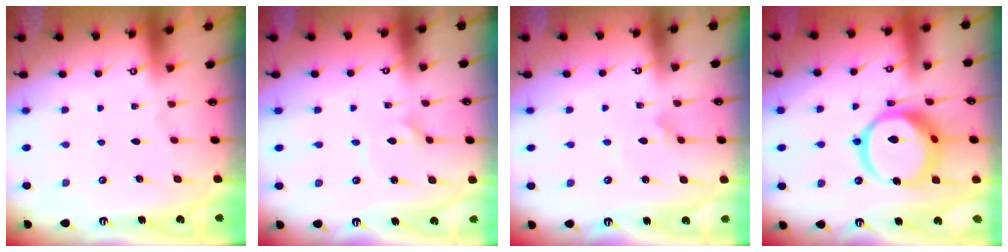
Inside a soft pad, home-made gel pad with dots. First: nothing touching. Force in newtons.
{"total": 0.7, "press": 0.7, "slide": 0.0}
{"total": 2.9, "press": 2.8, "slide": 0.3}
{"total": 16.7, "press": 16.6, "slide": 1.9}